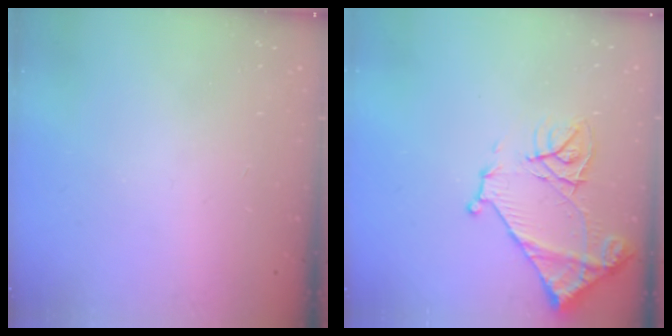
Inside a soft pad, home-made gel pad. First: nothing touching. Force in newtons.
{"total": 13.0, "press": 13.0, "slide": 1.3}